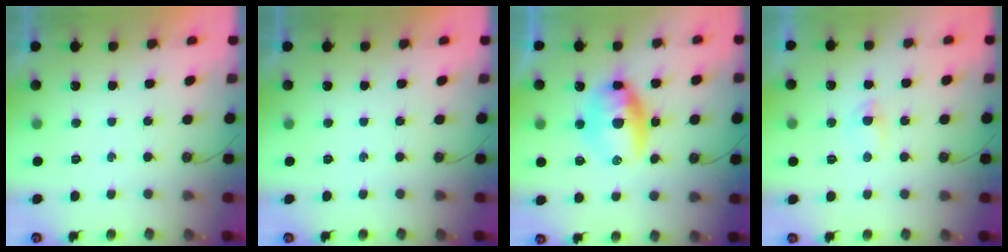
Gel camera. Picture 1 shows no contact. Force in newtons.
{"total": 0.0}
{"total": 12.1, "press": 11.1, "slide": 4.8}
{"total": 3.7, "press": 3.7, "slide": 0.5}